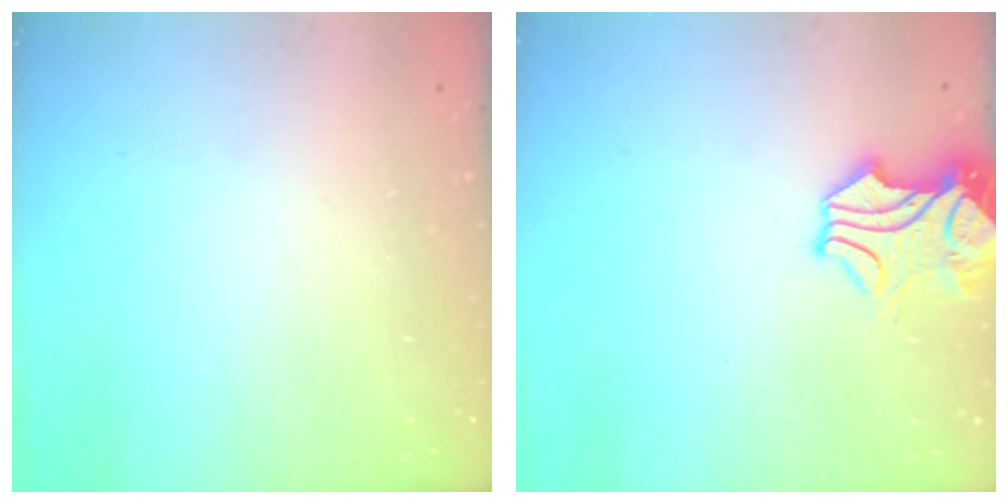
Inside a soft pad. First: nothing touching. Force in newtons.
{"total": 2.0, "press": 1.6, "slide": 1.2}